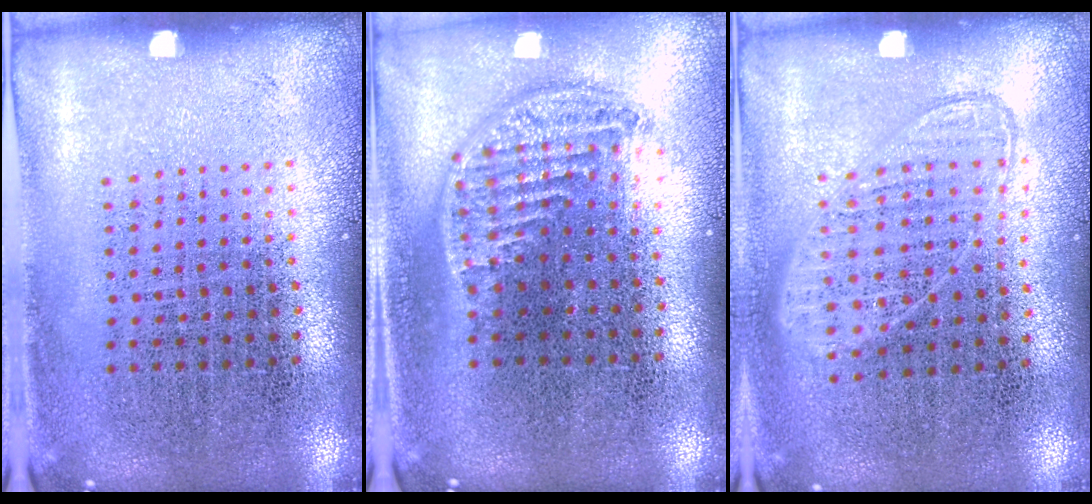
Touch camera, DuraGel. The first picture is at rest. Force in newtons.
{"total": 1.3, "press": 1.1, "slide": 0.6}
{"total": 1.0, "press": 0.9, "slide": 0.4}